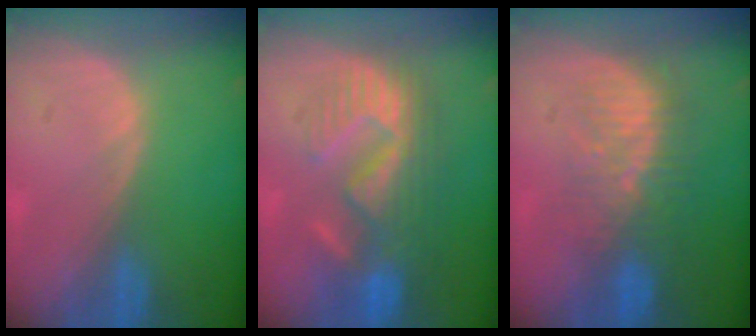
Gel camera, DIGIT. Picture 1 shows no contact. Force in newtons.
{"total": 9.6, "press": 9.4, "slide": 2.2}
{"total": 8.4, "press": 7.8, "slide": 3.0}